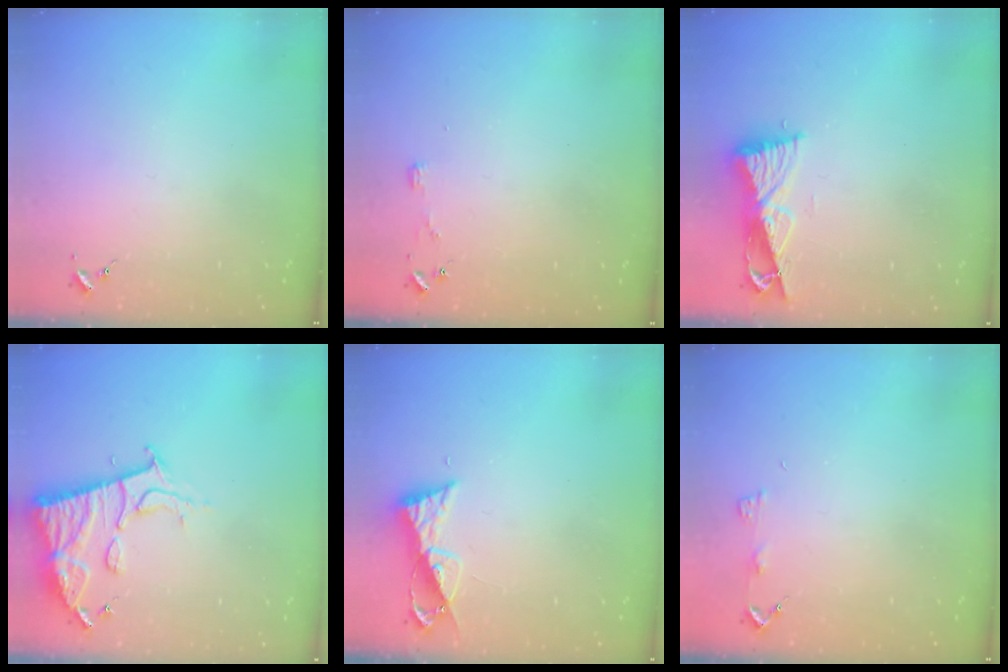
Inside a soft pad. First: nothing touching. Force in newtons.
{"total": 2.8, "press": 2.8, "slide": 0.2}
{"total": 8.5, "press": 8.4, "slide": 1.0}
{"total": 13.6, "press": 13.6, "slide": 1.1}
{"total": 7.7, "press": 7.7, "slide": 0.4}
{"total": 3.6, "press": 3.6, "slide": 0.4}